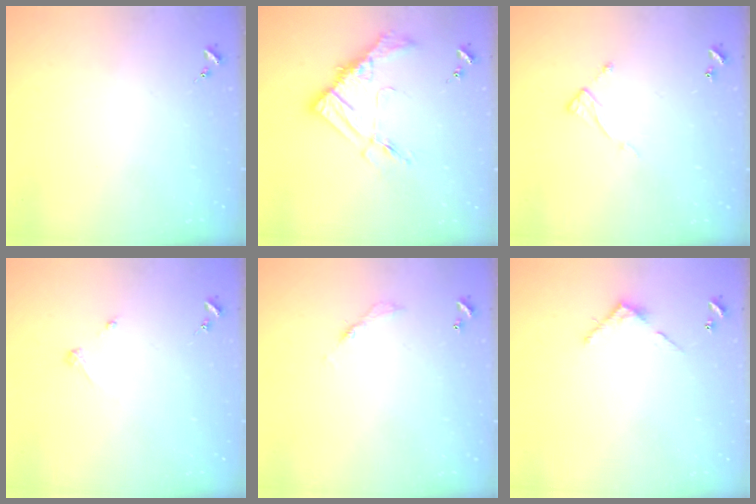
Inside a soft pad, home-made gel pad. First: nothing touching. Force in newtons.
{"total": 14.1, "press": 14.0, "slide": 1.1}
{"total": 6.2, "press": 6.2, "slide": 0.4}
{"total": 2.7, "press": 2.7, "slide": 0.3}
{"total": 3.6, "press": 3.6, "slide": 0.2}
{"total": 3.9, "press": 3.9, "slide": 0.3}